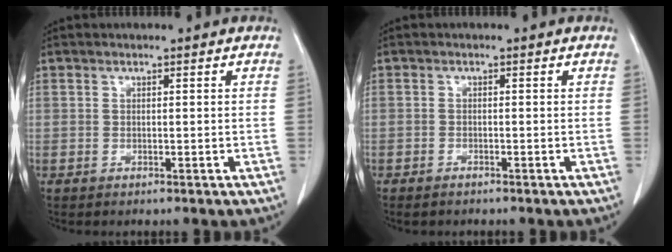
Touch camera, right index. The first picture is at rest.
{"total": 1.1, "force": [-0.9, 0.5, 0.3], "torque": [-0.005, 0.000, -0.011]}